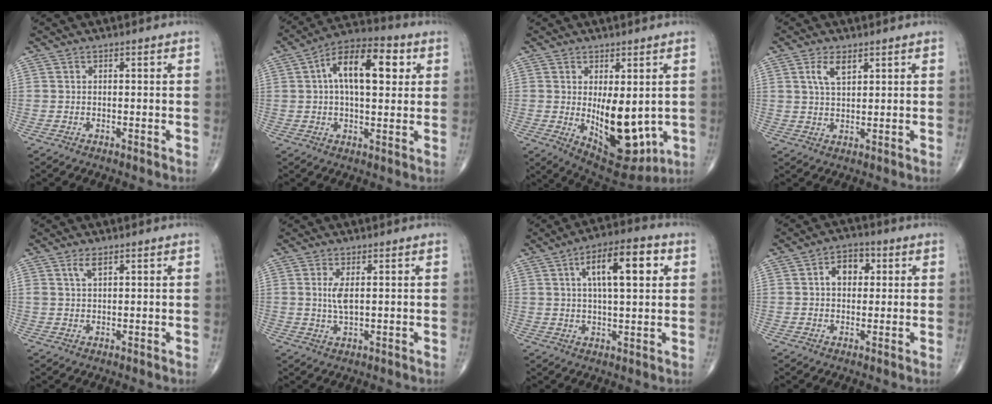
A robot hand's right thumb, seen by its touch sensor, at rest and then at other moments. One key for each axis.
{"total": 14.7, "fx": 3.5, "fy": 7.1, "fz": 12.3, "tx": -0.184, "ty": 0.019, "tz": 0.050}
{"total": 13.9, "fx": -1.0, "fy": 6.7, "fz": 12.1, "tx": -0.146, "ty": -0.024, "tz": 0.009}
{"total": 4.1, "fx": 2.1, "fy": 1.9, "fz": 3.1, "tx": -0.054, "ty": -0.007, "tz": 0.041}
{"total": 2.3, "fx": 1.3, "fy": 0.9, "fz": 1.7, "tx": -0.034, "ty": -0.003, "tz": 0.029}
{"total": 3.6, "fx": 0.7, "fy": 1.3, "fz": 3.4, "tx": -0.074, "ty": -0.008, "tz": 0.018}
{"total": 12.7, "fx": 3.9, "fy": 4.5, "fz": 11.2, "tx": -0.165, "ty": 0.008, "tz": 0.057}
{"total": 5.8, "fx": 1.3, "fy": 4.0, "fz": 4.0, "tx": -0.040, "ty": 0.009, "tz": 0.012}